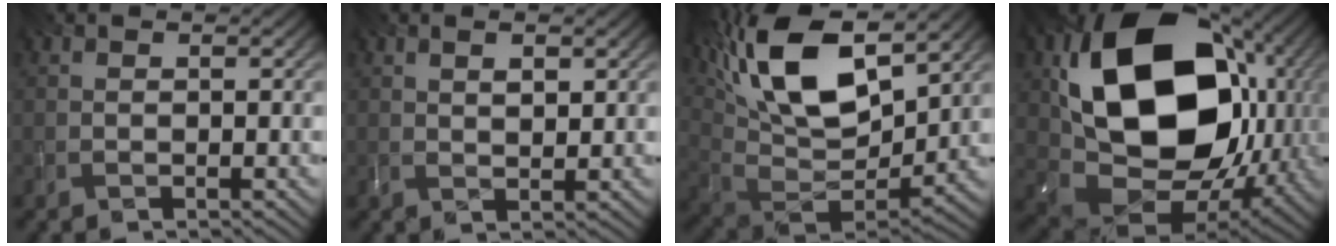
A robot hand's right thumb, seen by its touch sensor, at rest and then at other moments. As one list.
[{"total": 2.5, "force": [1.3, 1.2, 1.9], "torque": [-0.035, -0.002, 0.026]}, {"total": 18.9, "force": [9.2, 8.6, 14.1], "torque": [-0.293, 0.040, 0.143]}, {"total": 20.8, "force": [4.9, 15.1, 13.4], "torque": [-0.296, -0.042, 0.126]}]